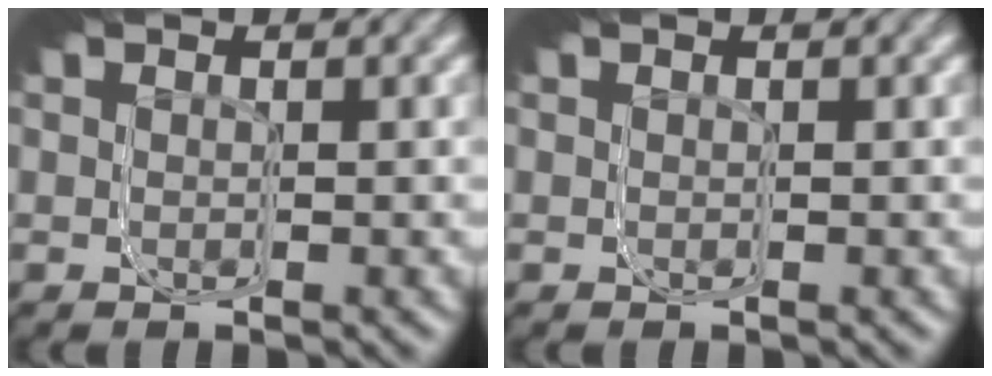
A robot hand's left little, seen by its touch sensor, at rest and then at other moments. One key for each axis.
{"total": 0.0}